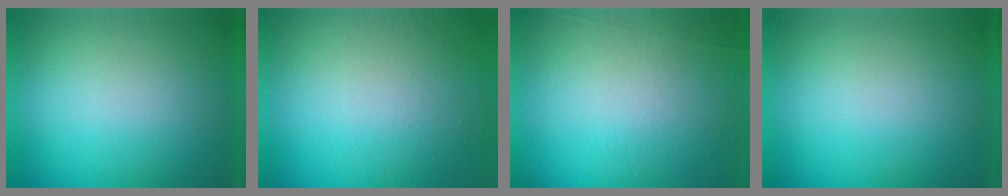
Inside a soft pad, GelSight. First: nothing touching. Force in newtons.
{"total": 9.4}
{"total": 5.9}
{"total": 0.0}